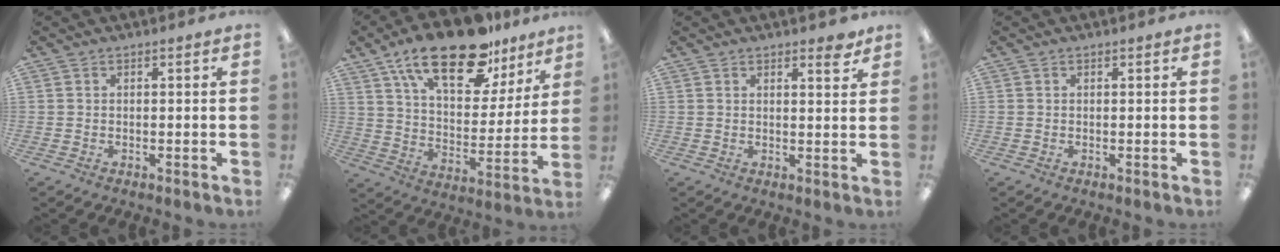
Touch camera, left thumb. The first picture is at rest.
{"total": 22.0, "force": [14.9, 9.3, 13.4], "torque": [-0.213, -0.085, 0.253]}
{"total": 3.0, "force": [2.5, 0.9, 1.5], "torque": [-0.001, -0.017, 0.036]}
{"total": 0.0}